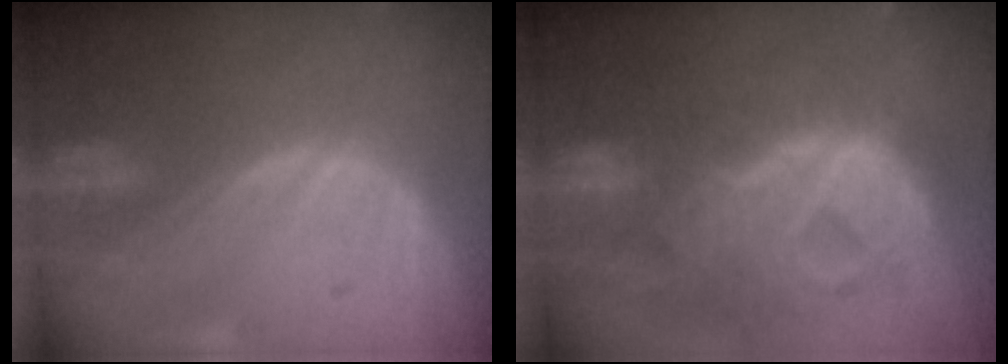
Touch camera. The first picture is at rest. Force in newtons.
{"total": 13.0, "press": 10.9, "slide": 7.0}